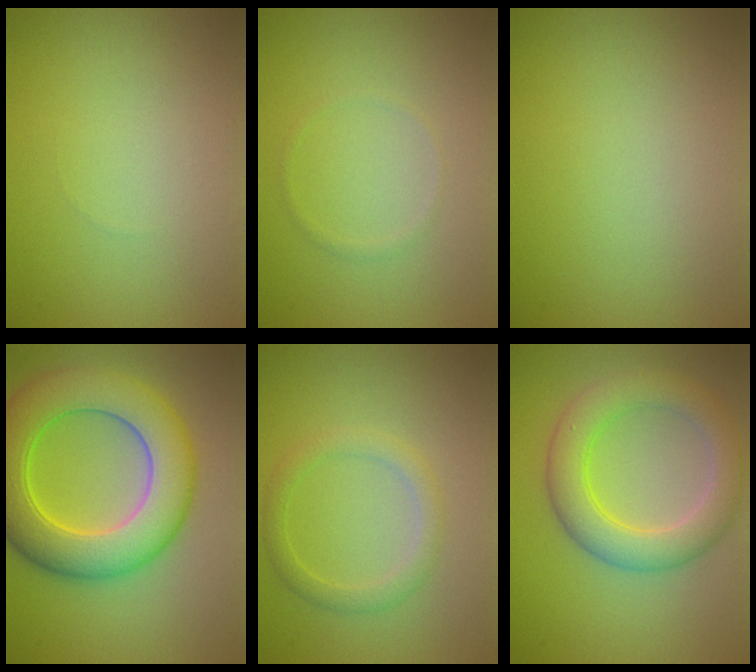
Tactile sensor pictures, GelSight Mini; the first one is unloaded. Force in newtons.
{"total": 0.6, "press": 0.6, "slide": 0.1}
{"total": 0.0}
{"total": 9.6, "press": 9.6, "slide": 0.2}
{"total": 2.1, "press": 2.1, "slide": 0.1}
{"total": 5.4, "press": 5.4, "slide": 0.1}